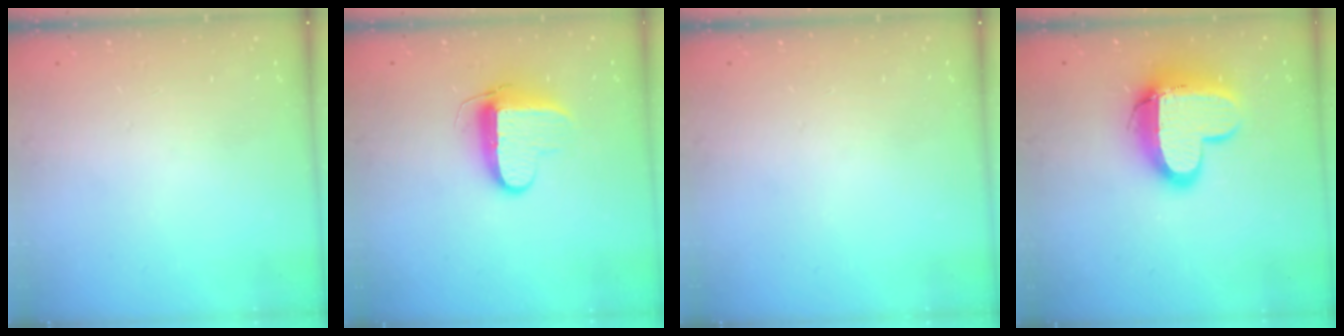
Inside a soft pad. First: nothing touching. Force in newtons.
{"total": 9.9, "press": 9.8, "slide": 0.5}
{"total": 0.0}
{"total": 14.8, "press": 14.7, "slide": 1.2}